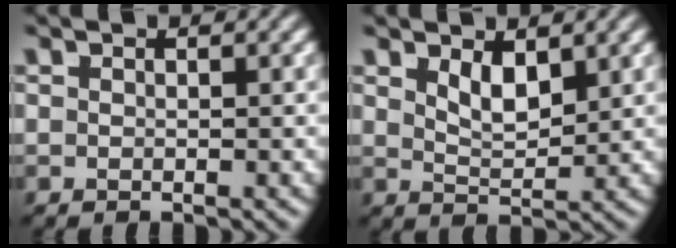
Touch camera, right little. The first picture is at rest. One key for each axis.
{"total": 2.5, "fx": 1.6, "fy": 0.4, "fz": 1.8, "tx": -0.022, "ty": -0.017, "tz": 0.035}